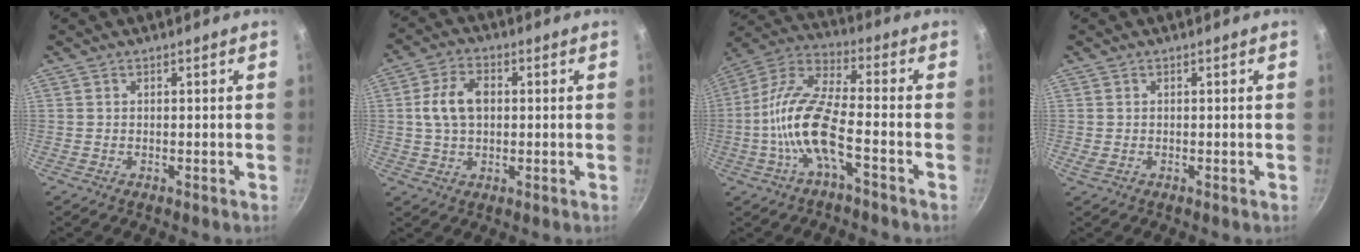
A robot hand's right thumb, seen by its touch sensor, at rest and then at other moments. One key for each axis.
{"total": 8.2, "fx": 0.9, "fy": 5.3, "fz": 6.2, "tx": -0.112, "ty": 0.014, "tz": 0.016}
{"total": 14.1, "fx": -3.9, "fy": 4.5, "fz": 12.8, "tx": -0.279, "ty": 0.044, "tz": -0.078}
{"total": 0.9, "fx": -0.1, "fy": 0.6, "fz": 0.7, "tx": -0.019, "ty": -0.001, "tz": 0.002}